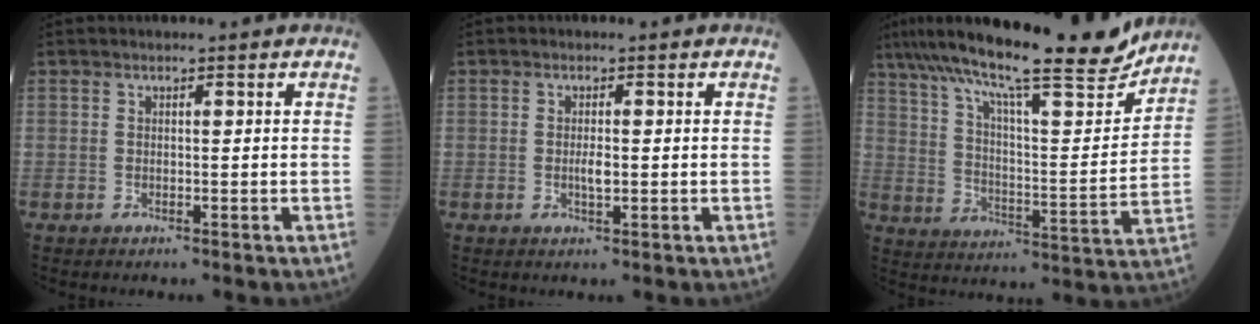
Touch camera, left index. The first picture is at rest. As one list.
[{"total": 1.8, "force": [-0.2, 0.5, 1.7], "torque": [-0.035, 0.000, -0.003]}, {"total": 21.6, "force": [18.2, 1.9, 11.4], "torque": [-0.198, -0.002, 0.276]}]